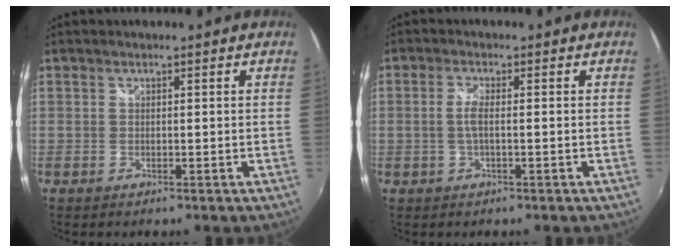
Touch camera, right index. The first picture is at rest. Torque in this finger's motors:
{"motor_torque": [0.84, 0.81, 0.20, 0.03]}